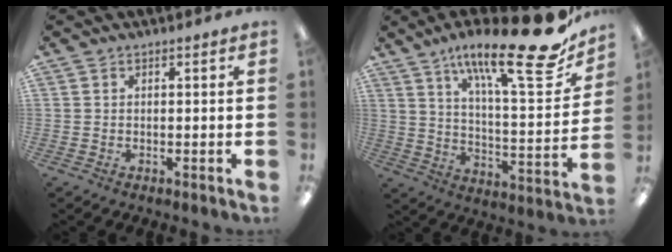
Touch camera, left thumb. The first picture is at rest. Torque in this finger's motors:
{"motor_torque": [0.24, 0.06, 1.63, -1.13, 0.33]}